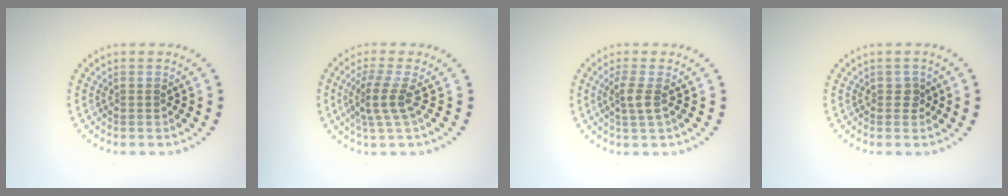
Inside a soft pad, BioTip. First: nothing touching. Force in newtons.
{"total": 2.9, "press": 2.1, "slide": 2.0}
{"total": 1.8, "press": 1.3, "slide": 1.2}
{"total": 1.0, "press": 0.9, "slide": 0.4}